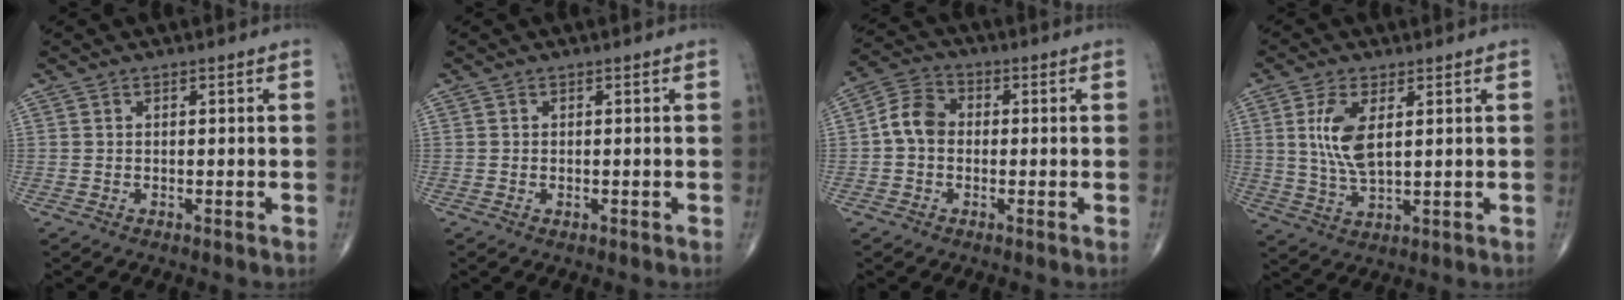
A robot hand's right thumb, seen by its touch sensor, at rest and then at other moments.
{"total": 0.6, "force": [-0.2, 0.3, 0.4], "torque": [-0.010, 0.001, -0.001]}
{"total": 6.4, "force": [-0.4, 5.1, 3.9], "torque": [-0.062, 0.023, -0.020]}
{"total": 8.1, "force": [2.1, 3.4, 7.1], "torque": [-0.151, -0.011, 0.046]}